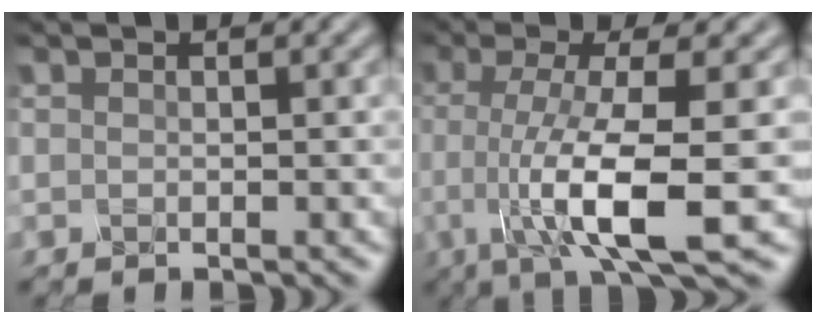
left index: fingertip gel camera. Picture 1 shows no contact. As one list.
[{"total": 8.2, "force": [-1.9, 1.6, 7.8], "torque": [-0.133, -0.014, -0.033]}]